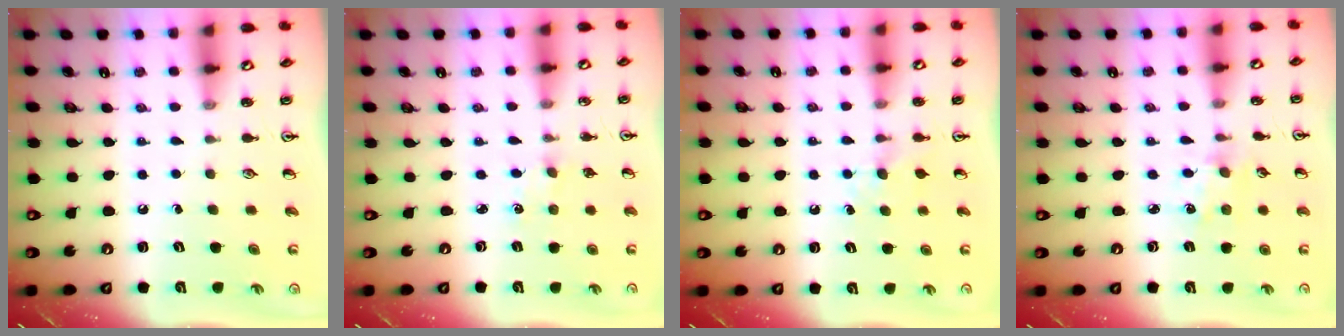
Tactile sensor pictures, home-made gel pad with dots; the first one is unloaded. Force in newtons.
{"total": 0.8, "press": 0.8, "slide": 0.2}
{"total": 4.5, "press": 4.5, "slide": 0.5}
{"total": 1.2, "press": 1.2, "slide": 0.2}